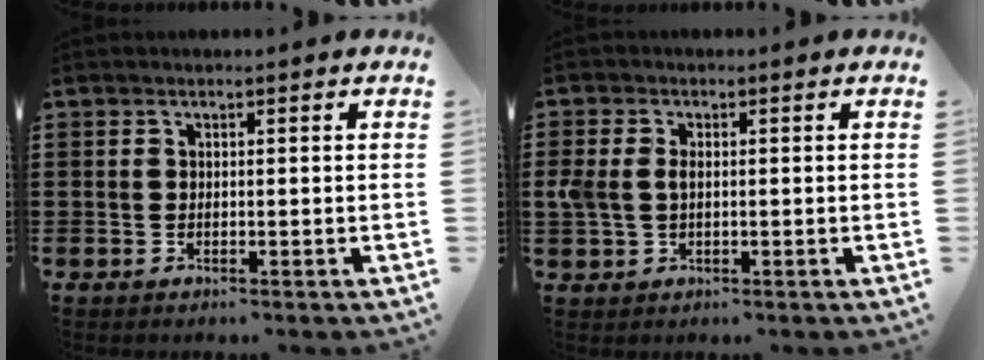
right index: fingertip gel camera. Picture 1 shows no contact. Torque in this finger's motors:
{"motor_torque": [0.21, -0.19, 0.11, 0.07]}